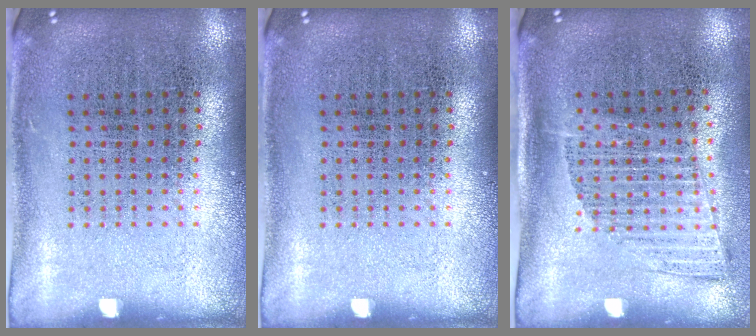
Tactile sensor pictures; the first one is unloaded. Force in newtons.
{"total": 0.0}
{"total": 1.3, "press": 1.1, "slide": 0.8}